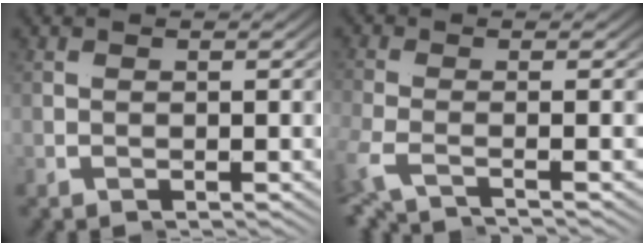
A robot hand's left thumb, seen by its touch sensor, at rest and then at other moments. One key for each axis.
{"total": 2.1, "fx": -1.1, "fy": -1.7, "fz": 0.4, "tx": -0.018, "ty": -0.002, "tz": -0.021}